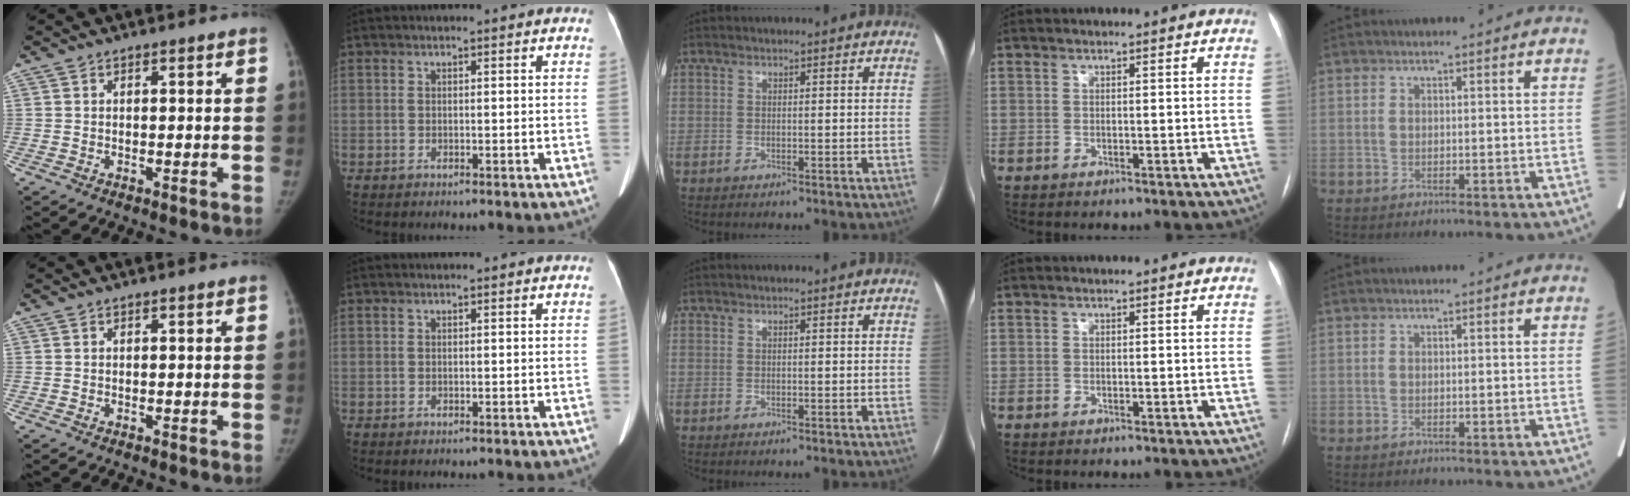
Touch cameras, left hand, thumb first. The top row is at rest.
{}